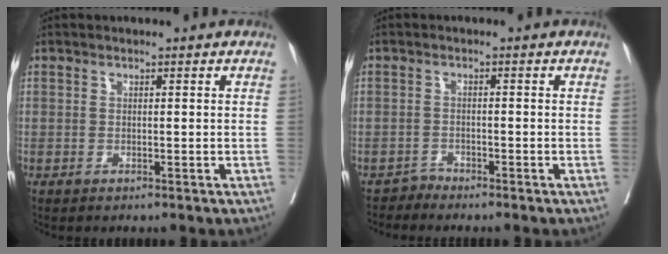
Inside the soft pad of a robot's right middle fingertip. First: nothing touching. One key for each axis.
{"total": 1.3, "fx": -1.1, "fy": 0.0, "fz": -0.6, "tx": 0.020, "ty": -0.005, "tz": -0.020}